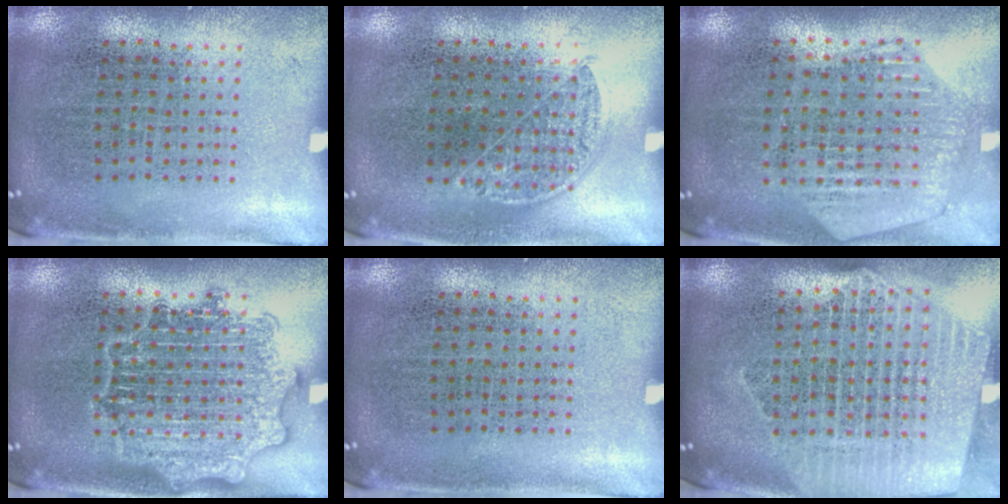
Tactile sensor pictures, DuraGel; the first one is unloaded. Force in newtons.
{"total": 0.8, "press": 0.6, "slide": 0.6}
{"total": 1.2, "press": 1.1, "slide": 0.2}
{"total": 3.0, "press": 3.0, "slide": 0.4}
{"total": 0.0}
{"total": 2.5, "press": 2.1, "slide": 1.3}